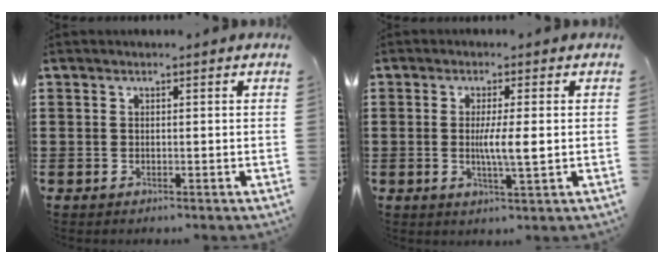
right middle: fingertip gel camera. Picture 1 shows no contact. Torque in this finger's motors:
{"motor_torque": [0.90, -0.35, 0.60, 0.19]}